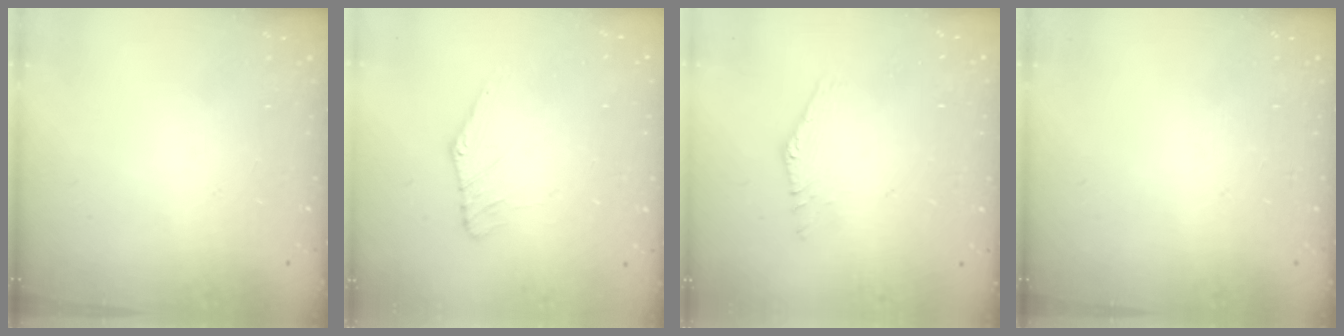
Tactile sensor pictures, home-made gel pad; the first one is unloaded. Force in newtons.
{"total": 1.7, "press": 1.7, "slide": 0.2}
{"total": 2.4, "press": 2.4, "slide": 0.1}
{"total": 0.0}